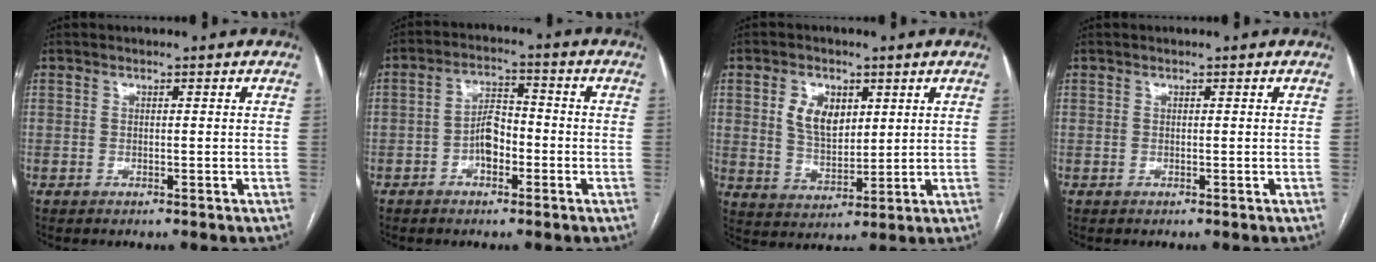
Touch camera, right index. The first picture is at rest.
{"total": 5.3, "force": [-1.8, 2.8, 4.1], "torque": [-0.076, 0.017, -0.035]}
{"total": 7.2, "force": [2.6, 4.6, 5.0], "torque": [-0.094, 0.008, 0.058]}
{"total": 0.0}